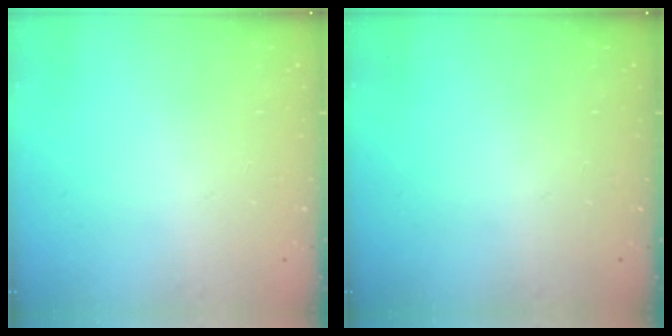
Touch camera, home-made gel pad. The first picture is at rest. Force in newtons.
{"total": 0.0}